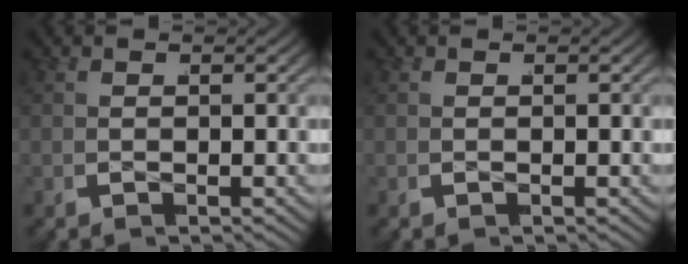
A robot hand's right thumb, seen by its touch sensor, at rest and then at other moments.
{"total": 0.0}